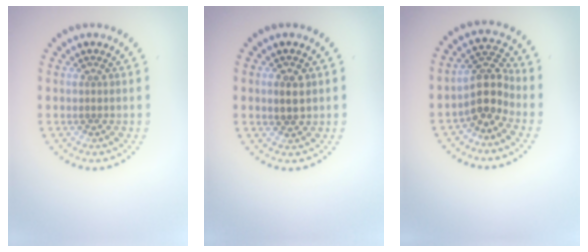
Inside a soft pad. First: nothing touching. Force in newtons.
{"total": 2.0, "press": 2.0, "slide": 0.4}
{"total": 3.7, "press": 2.9, "slide": 2.2}